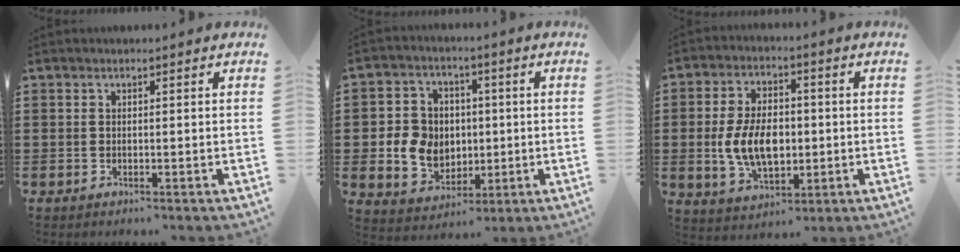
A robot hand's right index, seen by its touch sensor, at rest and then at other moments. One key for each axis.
{"total": 7.2, "fx": -0.1, "fy": 6.6, "fz": 2.7, "tx": -0.072, "ty": 0.016, "tz": -0.002}
{"total": 9.2, "fx": -0.8, "fy": 5.7, "fz": 7.2, "tx": -0.141, "ty": 0.001, "tz": -0.019}